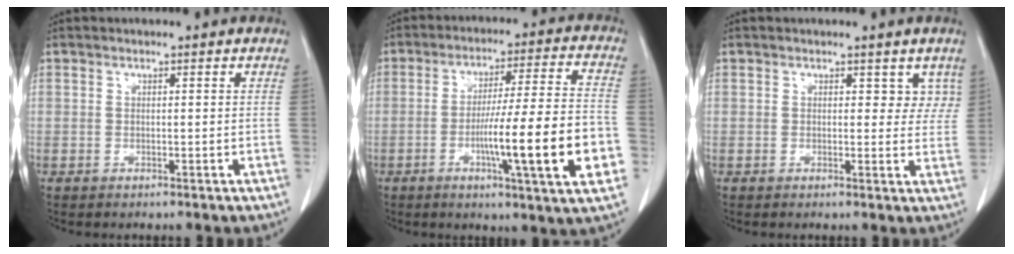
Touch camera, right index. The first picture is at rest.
{"total": 17.6, "force": [-4.8, 0.1, 16.9], "torque": [-0.236, -0.003, -0.073]}
{"total": 3.3, "force": [1.9, 2.2, 1.5], "torque": [0.004, -0.002, 0.019]}